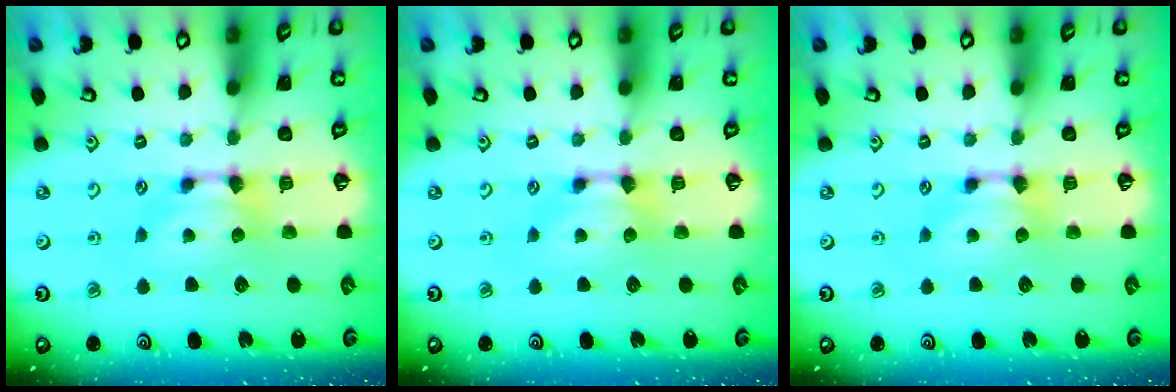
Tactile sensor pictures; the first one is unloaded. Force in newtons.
{"total": 0.0}
{"total": 0.0}